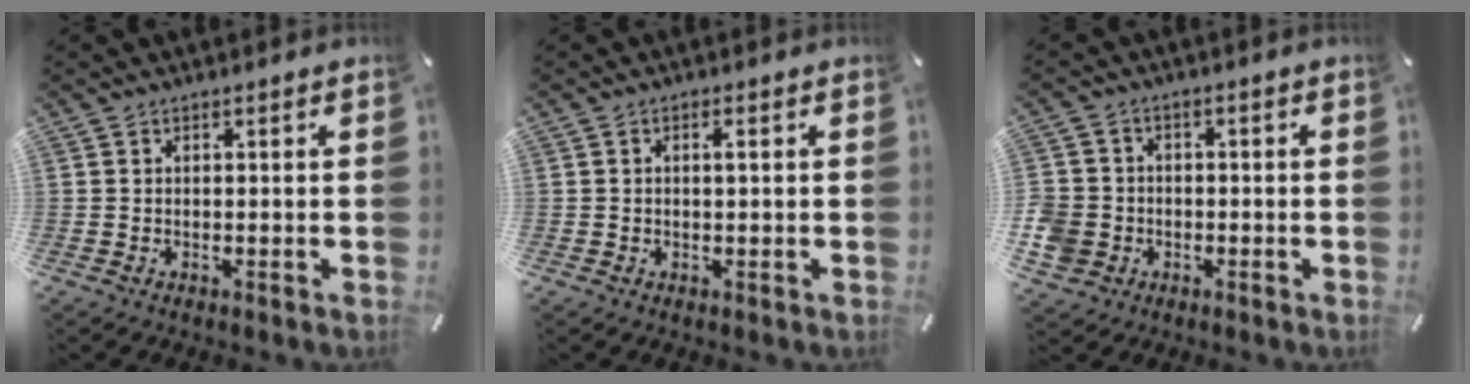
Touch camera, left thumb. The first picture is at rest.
{"total": 1.3, "force": [0.2, 0.5, 1.2], "torque": [-0.023, 0.003, 0.002]}
{"total": 6.7, "force": [-1.8, 6.1, 2.2], "torque": [-0.058, 0.009, -0.033]}